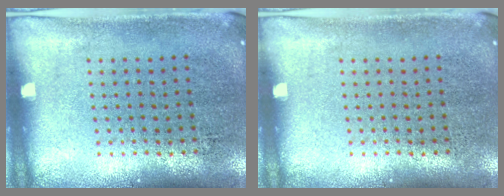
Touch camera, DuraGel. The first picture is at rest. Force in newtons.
{"total": 0.0}